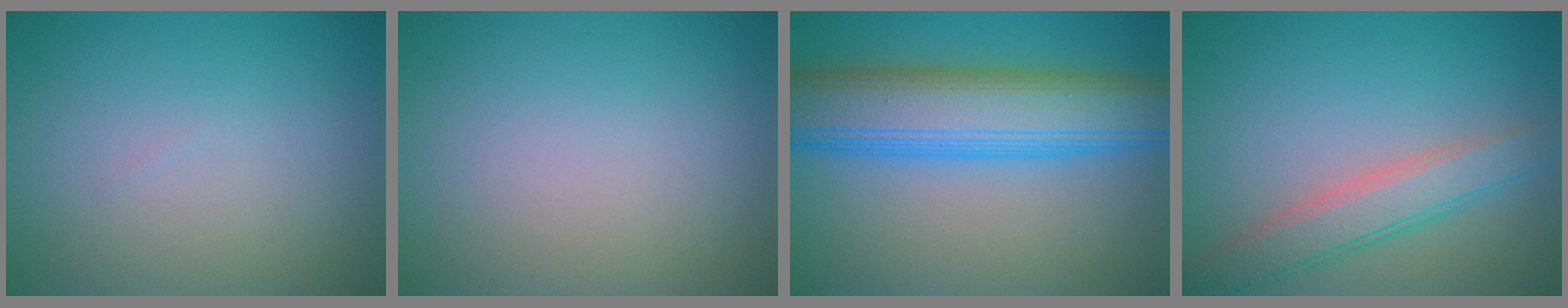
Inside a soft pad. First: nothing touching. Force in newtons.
{"total": 0.0}
{"total": 10.0, "press": 10.0, "slide": 0.4}
{"total": 3.9, "press": 3.9, "slide": 0.1}